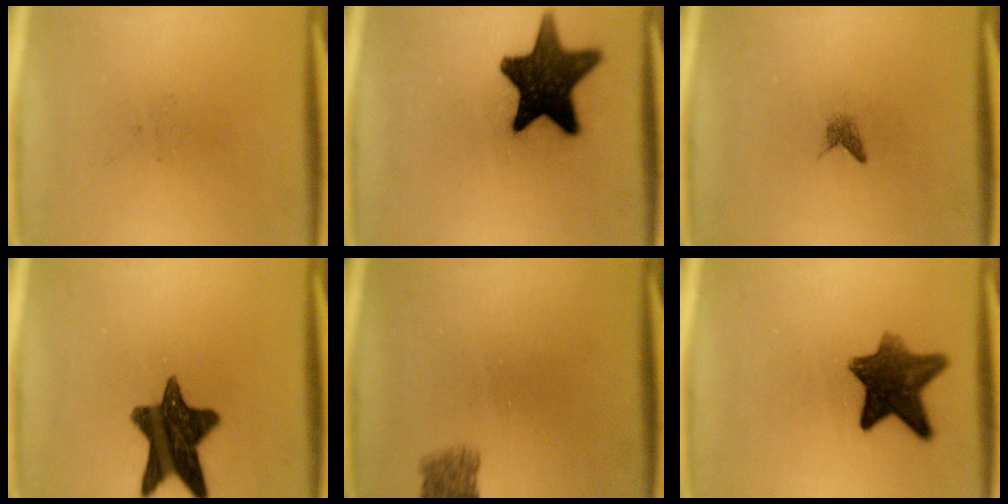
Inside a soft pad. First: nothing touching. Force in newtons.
{"total": 15.8}
{"total": 1.0}
{"total": 13.5}
{"total": 2.9}
{"total": 9.7}